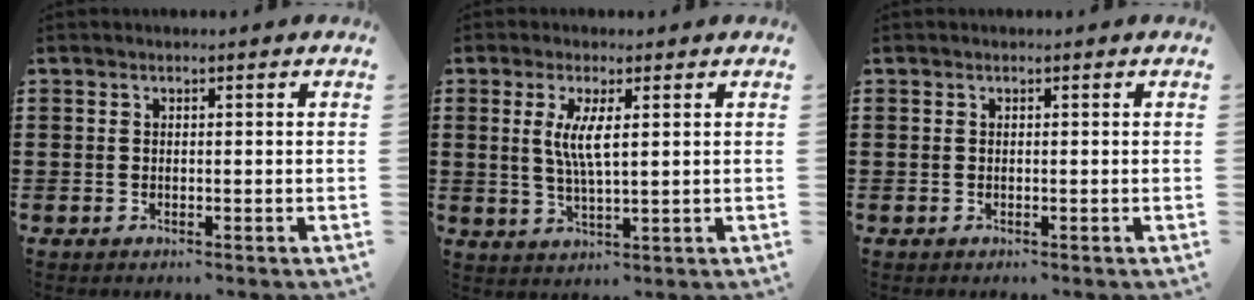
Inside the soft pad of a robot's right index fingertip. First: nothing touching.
{"total": 4.9, "force": [1.2, 0.9, 4.7], "torque": [-0.095, 0.000, 0.018]}
{"total": 0.0}